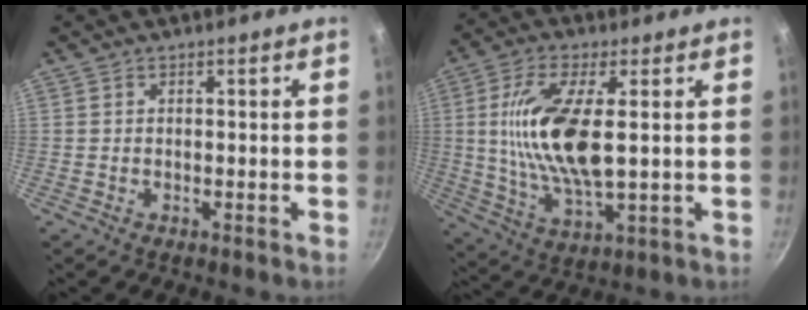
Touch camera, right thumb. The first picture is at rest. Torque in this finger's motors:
{"motor_torque": [-0.21, 0.89, 1.45, 0.29, 0.19]}